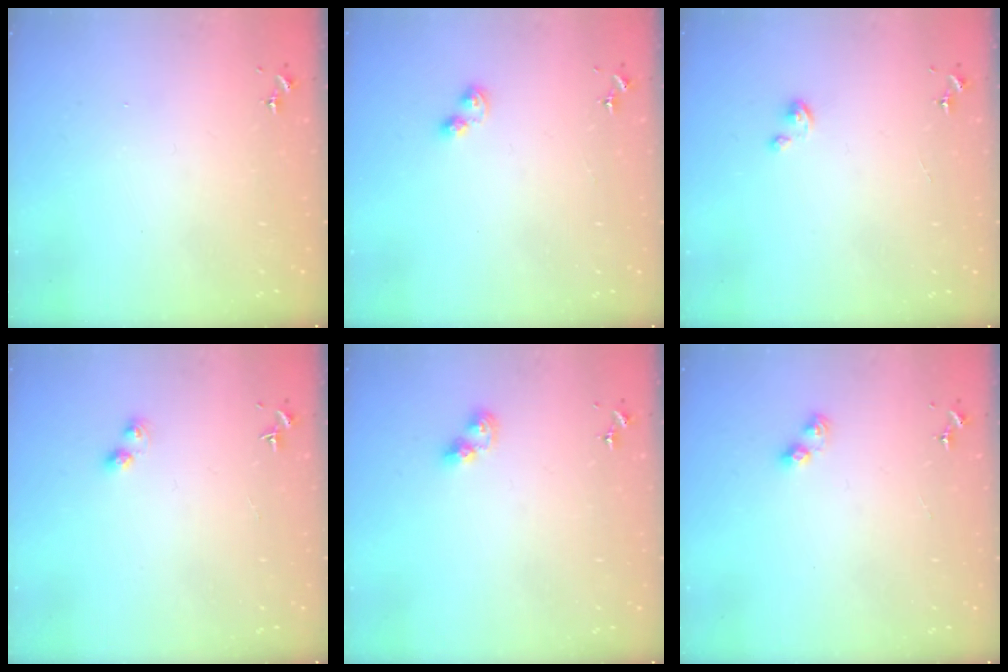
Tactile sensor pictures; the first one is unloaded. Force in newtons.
{"total": 4.1, "press": 4.1, "slide": 0.5}
{"total": 1.4, "press": 1.4, "slide": 0.1}
{"total": 3.6, "press": 3.6, "slide": 0.3}
{"total": 6.0, "press": 6.0, "slide": 0.4}
{"total": 4.3, "press": 4.3, "slide": 0.5}